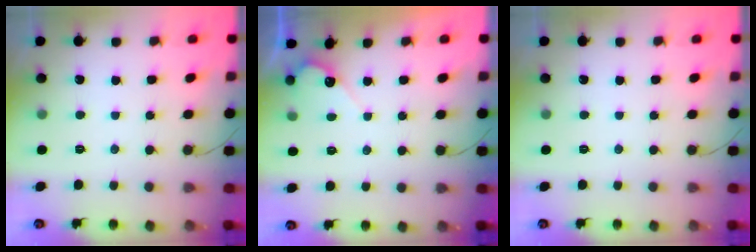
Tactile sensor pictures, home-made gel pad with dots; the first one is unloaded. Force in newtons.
{"total": 4.3, "press": 4.3, "slide": 0.2}
{"total": 0.0}